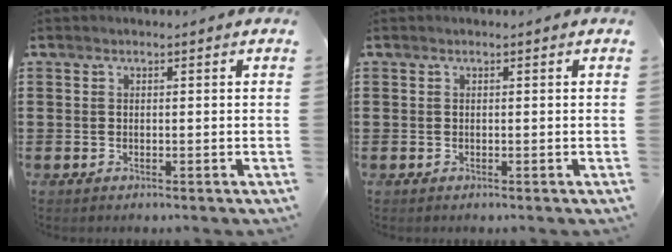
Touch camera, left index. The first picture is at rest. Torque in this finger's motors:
{"motor_torque": [-0.05, -0.02, 0.00, 0.00]}